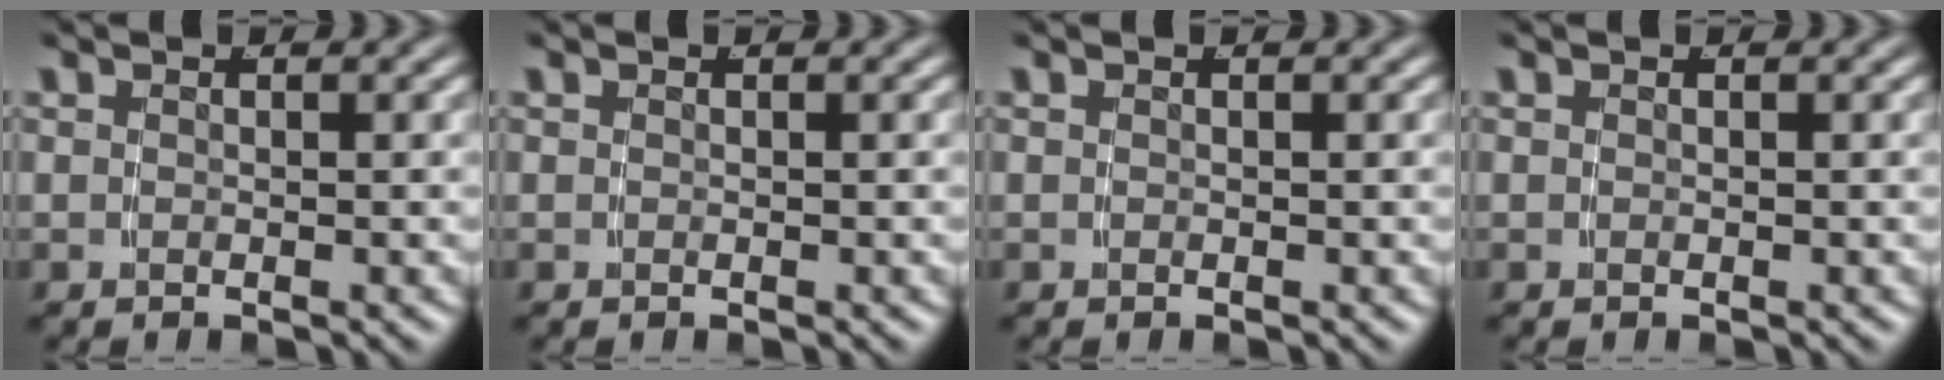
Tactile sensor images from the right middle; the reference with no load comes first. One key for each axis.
{"total": 0.0}
{"total": 0.0}
{"total": 0.0}